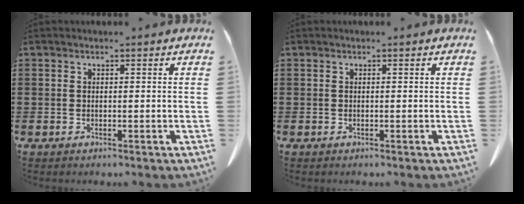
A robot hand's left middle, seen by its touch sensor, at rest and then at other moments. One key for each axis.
{"total": 0.0}